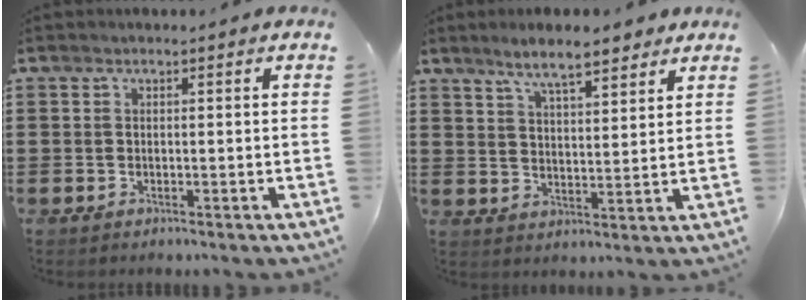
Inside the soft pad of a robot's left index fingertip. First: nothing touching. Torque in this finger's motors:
{"motor_torque": [1.18, -0.96, 0.47, 0.14]}